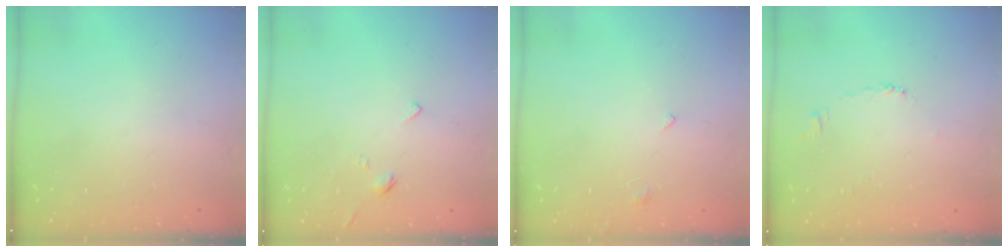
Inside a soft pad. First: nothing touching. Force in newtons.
{"total": 2.4, "press": 2.4, "slide": 0.5}
{"total": 0.9, "press": 0.8, "slide": 0.4}
{"total": 2.2, "press": 2.2, "slide": 0.4}